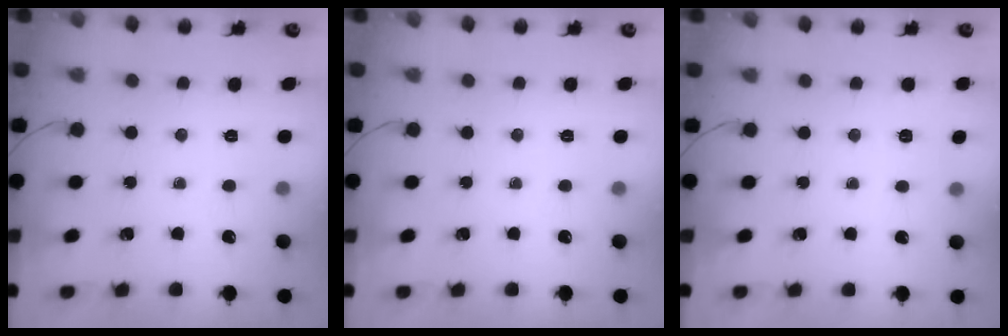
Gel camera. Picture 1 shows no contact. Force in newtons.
{"total": 0.0}
{"total": 2.0, "press": 1.3, "slide": 1.6}